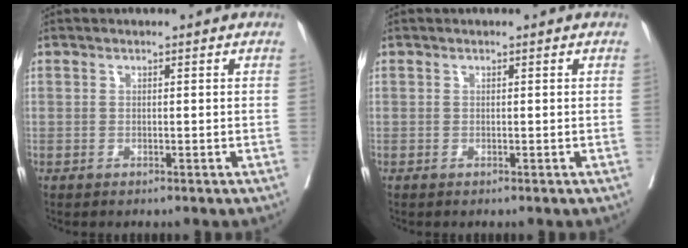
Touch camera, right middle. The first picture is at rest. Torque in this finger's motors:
{"motor_torque": [0.00, 0.00, 0.00, 0.00]}